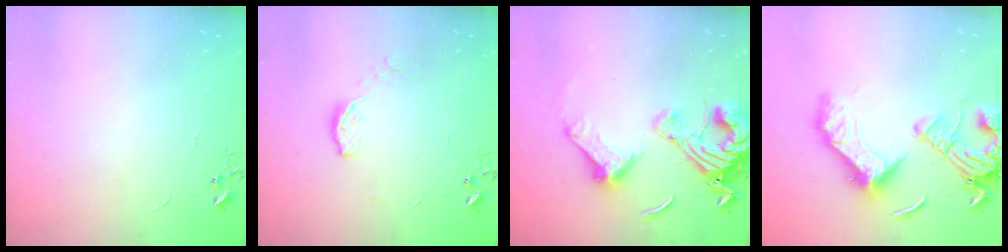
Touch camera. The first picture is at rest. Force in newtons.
{"total": 6.5, "press": 6.5, "slide": 0.5}
{"total": 18.8, "press": 18.7, "slide": 1.8}
{"total": 22.4, "press": 22.2, "slide": 3.4}